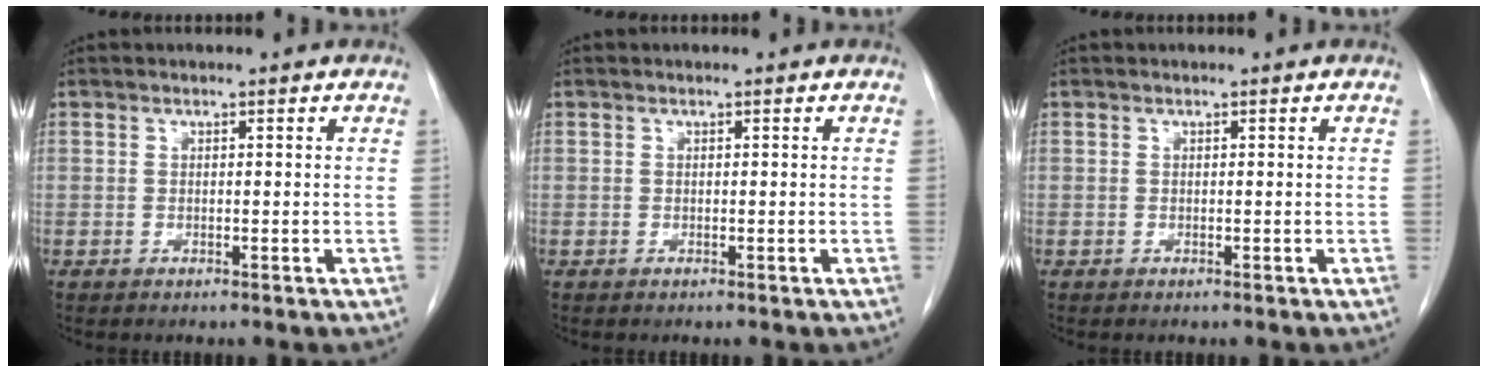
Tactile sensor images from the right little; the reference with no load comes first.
{"total": 0.0}
{"total": 0.0}